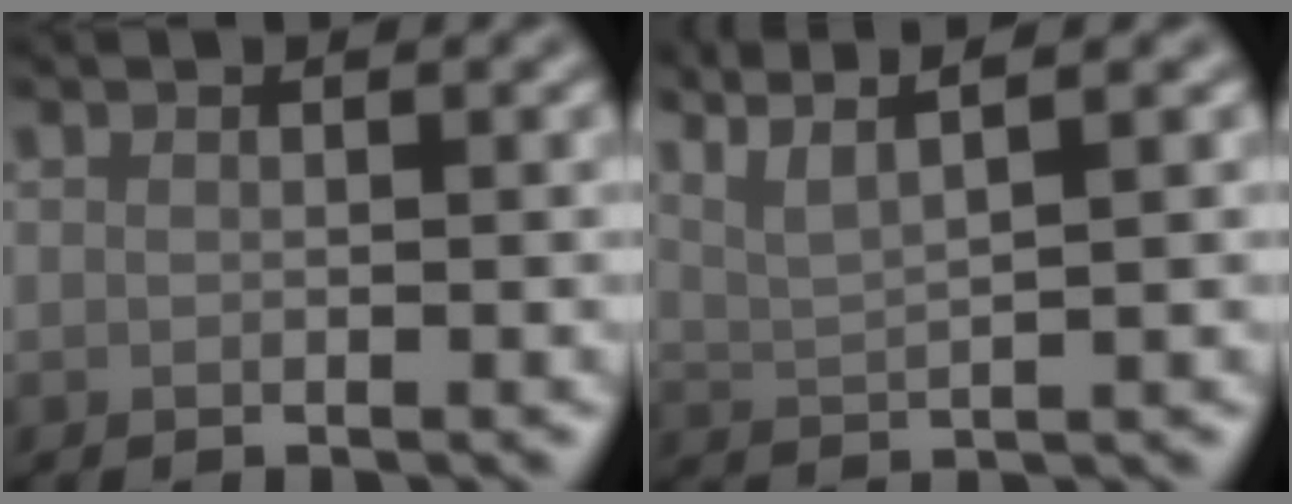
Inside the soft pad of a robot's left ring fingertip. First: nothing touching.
{"total": 6.1, "force": [4.5, 1.1, 4.0], "torque": [-0.072, 0.029, 0.054]}